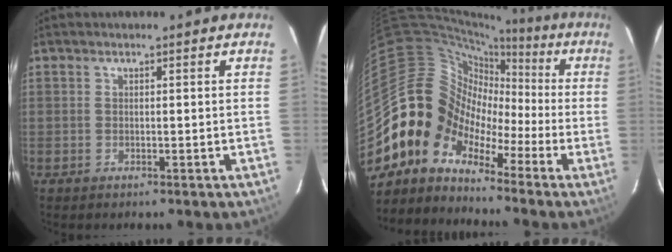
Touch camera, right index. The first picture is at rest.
{"total": 11.3, "force": [-5.0, 9.9, 2.0], "torque": [-0.049, 0.029, -0.124]}